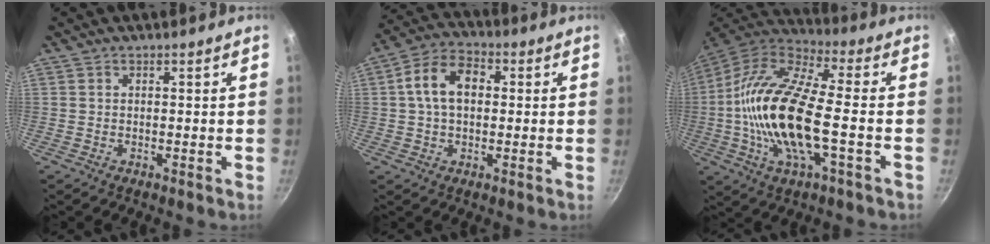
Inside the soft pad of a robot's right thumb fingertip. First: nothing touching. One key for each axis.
{"total": 10.2, "fx": 1.3, "fy": 6.9, "fz": 7.4, "tx": -0.113, "ty": 0.025, "tz": 0.009}
{"total": 21.2, "fx": -2.9, "fy": 8.0, "fz": 19.4, "tx": -0.386, "ty": 0.026, "tz": -0.073}